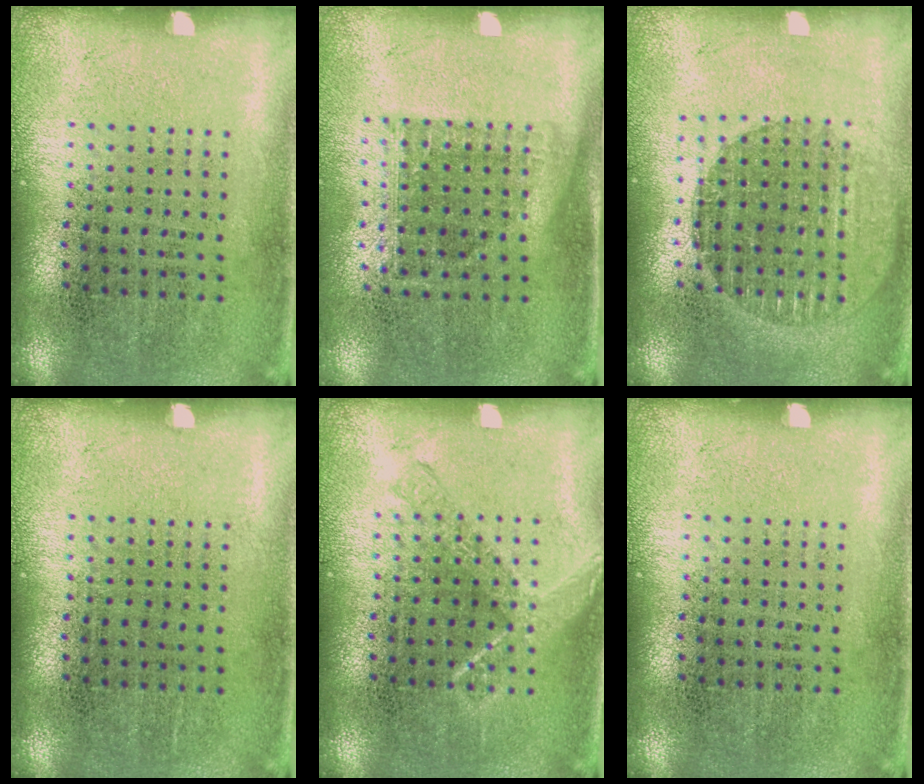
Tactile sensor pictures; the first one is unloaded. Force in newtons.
{"total": 1.1, "press": 0.9, "slide": 0.7}
{"total": 1.5, "press": 1.3, "slide": 0.7}
{"total": 0.0}
{"total": 1.9, "press": 1.9, "slide": 0.3}
{"total": 0.0}